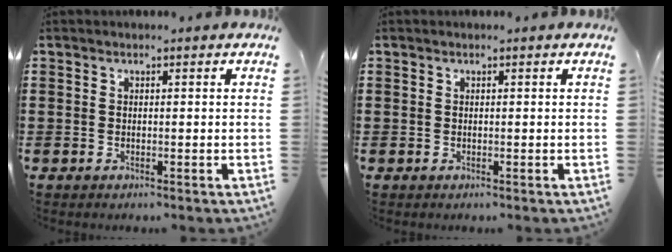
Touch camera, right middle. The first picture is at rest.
{"total": 0.0}